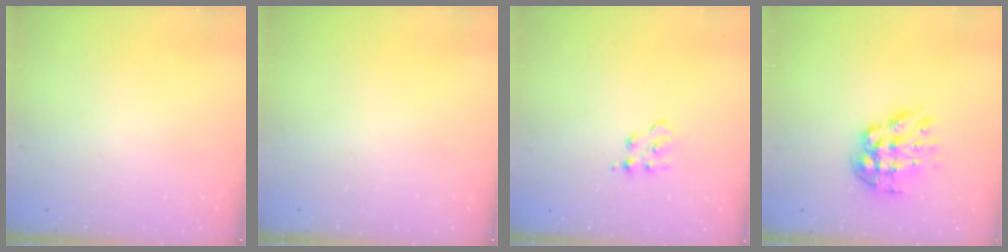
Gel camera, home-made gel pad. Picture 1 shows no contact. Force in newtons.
{"total": 0.0}
{"total": 3.8, "press": 3.8, "slide": 0.5}
{"total": 12.3, "press": 12.3, "slide": 1.2}